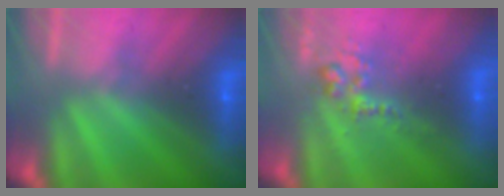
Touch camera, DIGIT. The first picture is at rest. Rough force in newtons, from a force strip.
{"total": 2.8}